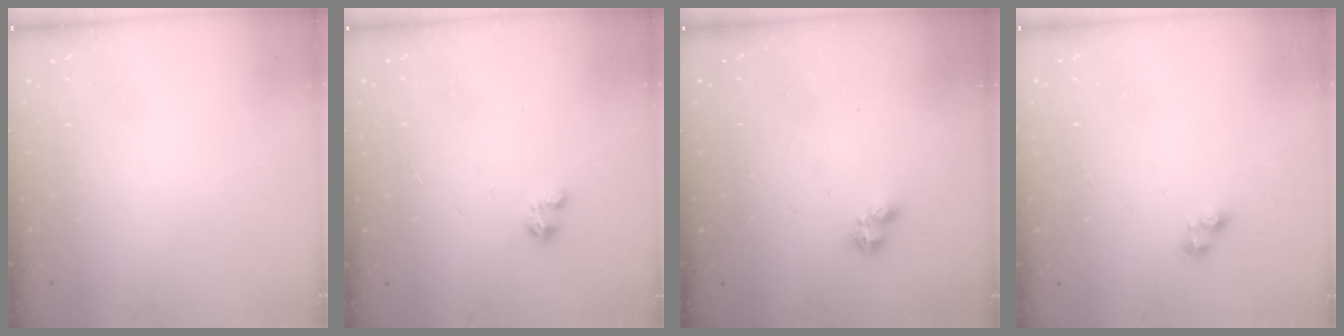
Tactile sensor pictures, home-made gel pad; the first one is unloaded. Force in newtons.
{"total": 3.3, "press": 3.3, "slide": 0.2}
{"total": 2.4, "press": 2.3, "slide": 0.6}
{"total": 2.9, "press": 2.9, "slide": 0.3}